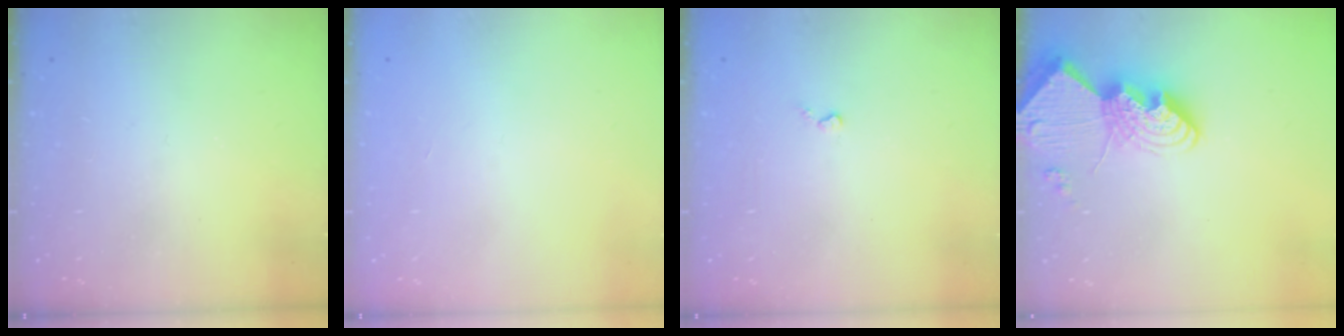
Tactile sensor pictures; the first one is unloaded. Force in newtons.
{"total": 0.0}
{"total": 3.3, "press": 3.3, "slide": 0.5}
{"total": 18.8, "press": 18.7, "slide": 1.7}